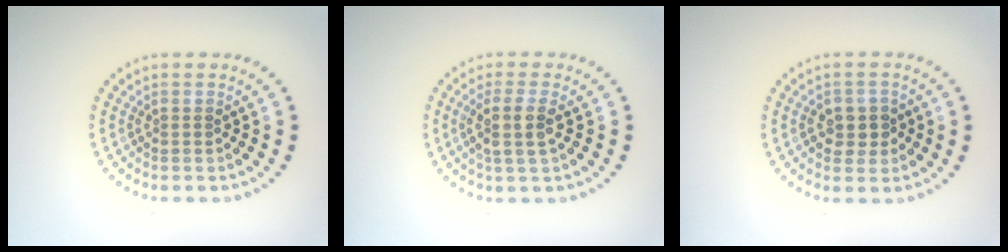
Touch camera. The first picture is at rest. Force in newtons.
{"total": 2.7, "press": 2.3, "slide": 1.5}
{"total": 2.6, "press": 2.5, "slide": 0.3}